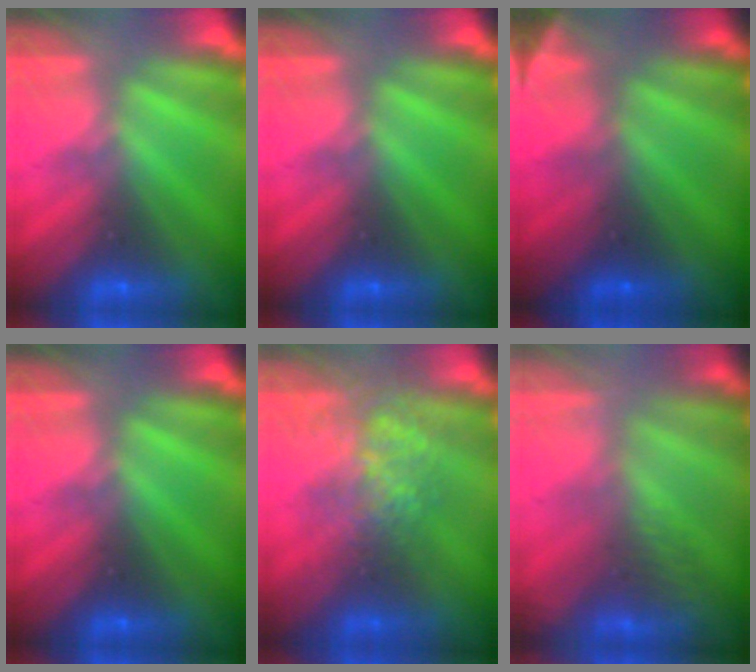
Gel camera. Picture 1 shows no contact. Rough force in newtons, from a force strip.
{"total": 0.0}
{"total": 2.8}
{"total": 0.0}
{"total": 3.7}
{"total": 3.6}